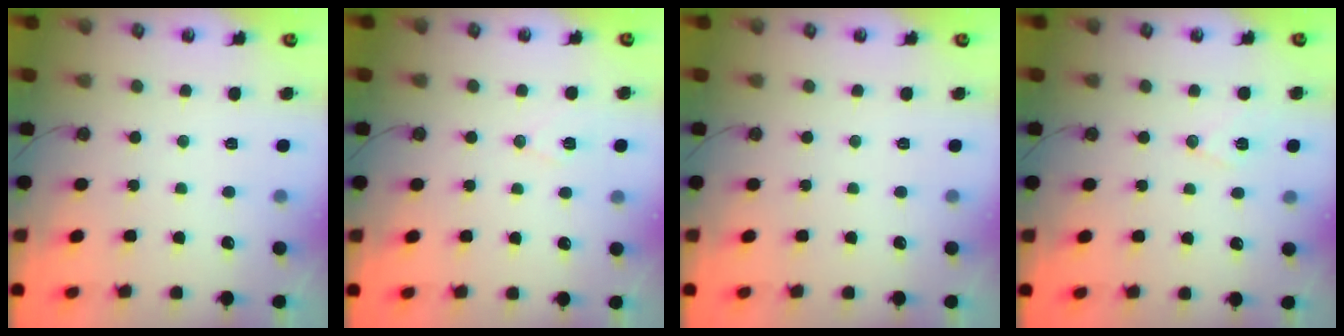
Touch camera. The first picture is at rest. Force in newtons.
{"total": 7.9, "press": 6.6, "slide": 4.2}
{"total": 0.0}
{"total": 8.0, "press": 6.9, "slide": 4.1}